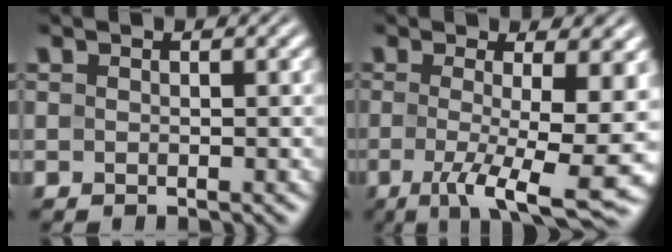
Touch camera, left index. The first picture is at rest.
{"total": 10.4, "force": [-1.5, 2.6, 10.0], "torque": [-0.140, -0.013, -0.018]}